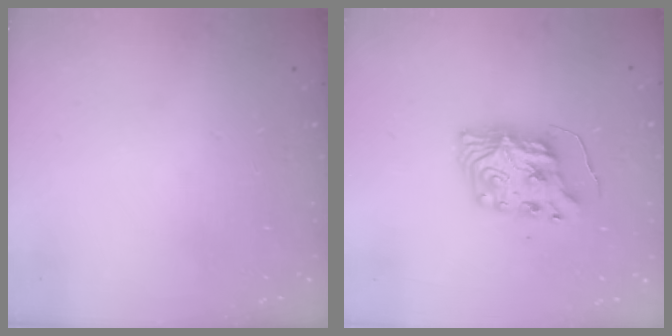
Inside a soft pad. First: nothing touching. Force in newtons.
{"total": 9.1, "press": 9.0, "slide": 0.6}